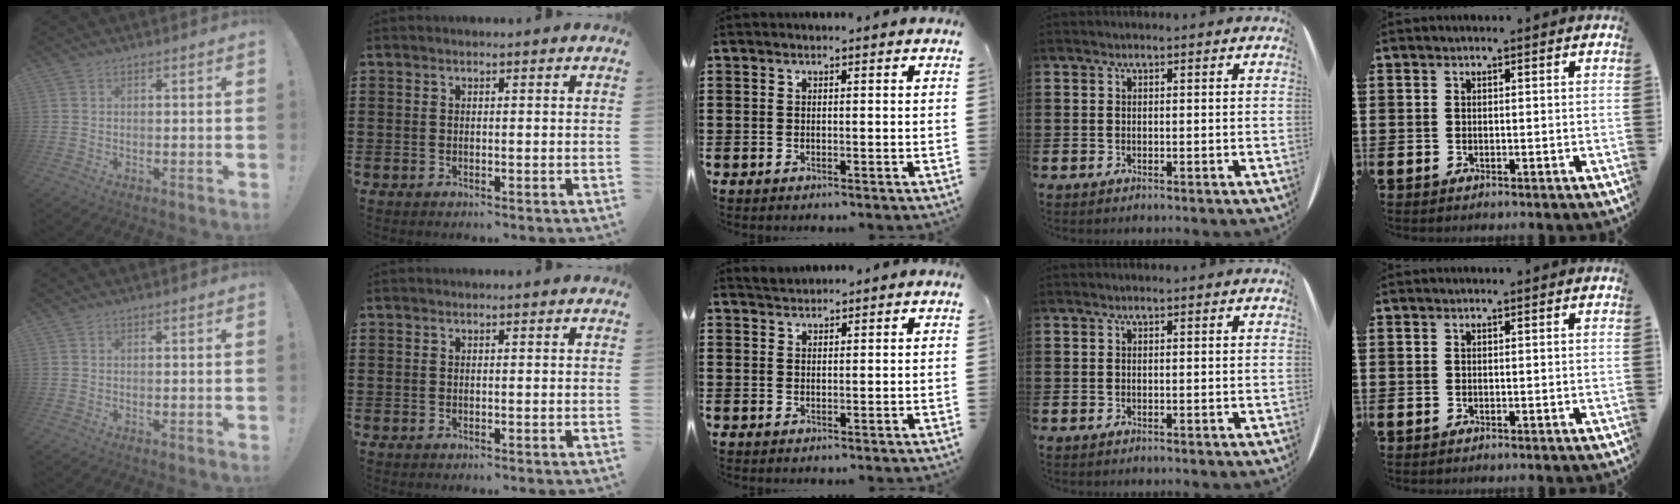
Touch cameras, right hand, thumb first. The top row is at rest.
{"middle": {"total": 1.0, "force": [1.0, 0.1, -0.1], "torque": [-0.002, 0.005, 0.020]}}